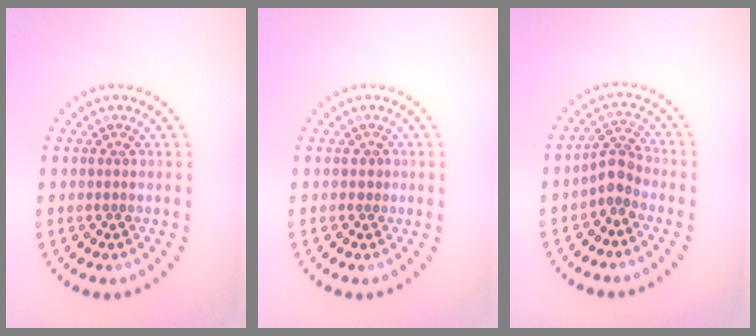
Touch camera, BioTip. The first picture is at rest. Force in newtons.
{"total": 0.5, "press": 0.2, "slide": 0.5}
{"total": 2.5, "press": 1.9, "slide": 1.5}